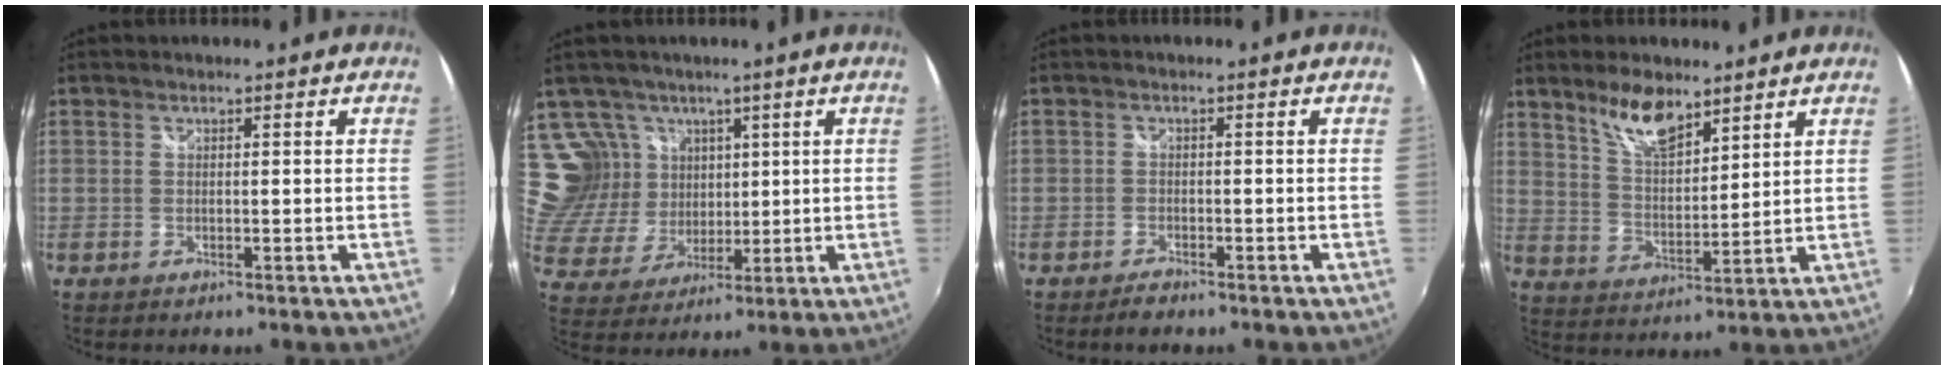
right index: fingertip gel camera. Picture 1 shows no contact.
{"total": 11.9, "force": [6.4, 9.3, 3.8], "torque": [-0.095, 0.012, 0.147]}
{"total": 2.1, "force": [-1.8, 0.7, 0.7], "torque": [-0.022, 0.000, -0.032]}
{"total": 8.9, "force": [6.5, 3.2, 5.2], "torque": [-0.091, 0.004, 0.125]}